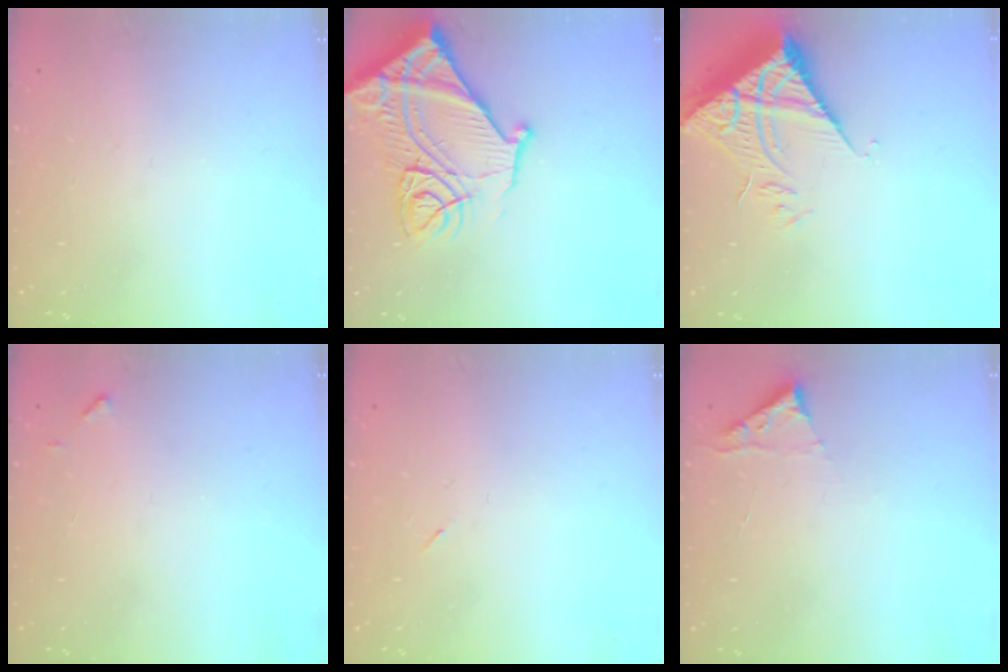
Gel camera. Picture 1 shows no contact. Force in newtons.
{"total": 19.6, "press": 19.5, "slide": 2.0}
{"total": 9.3, "press": 9.2, "slide": 1.2}
{"total": 4.6, "press": 4.6, "slide": 0.3}
{"total": 2.2, "press": 1.9, "slide": 1.2}
{"total": 2.8, "press": 2.8, "slide": 0.3}